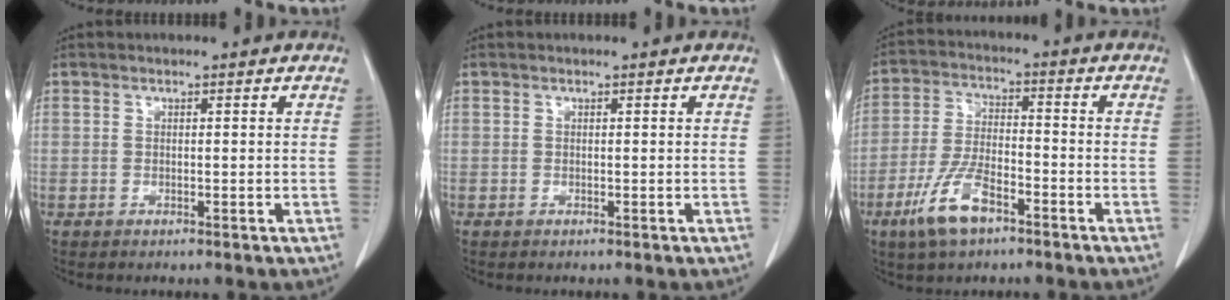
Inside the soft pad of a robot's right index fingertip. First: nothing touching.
{"total": 0.0}
{"total": 9.0, "force": [-5.3, 3.2, 6.6], "torque": [-0.144, -0.003, -0.100]}